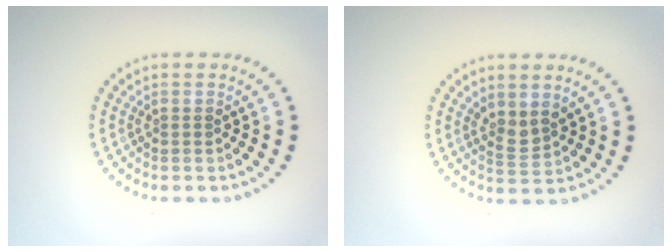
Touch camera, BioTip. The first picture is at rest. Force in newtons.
{"total": 1.8, "press": 1.4, "slide": 1.2}